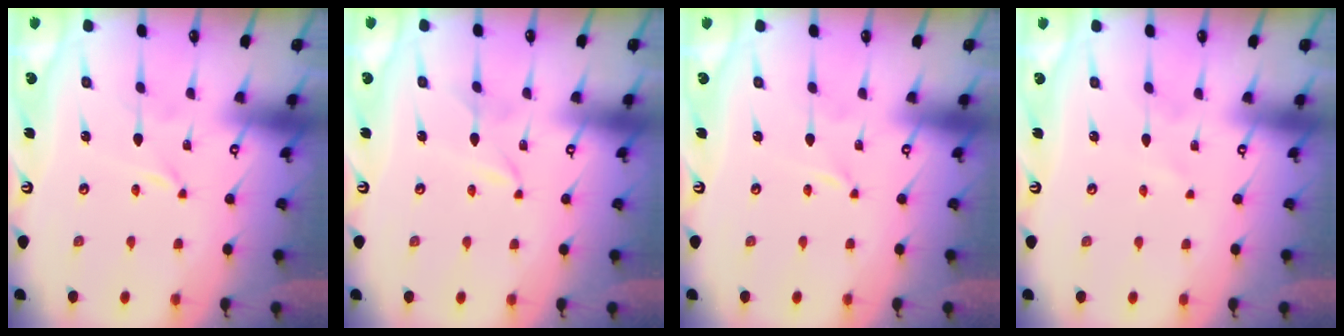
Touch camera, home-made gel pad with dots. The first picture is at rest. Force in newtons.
{"total": 1.7, "press": 1.7, "slide": 0.2}
{"total": 0.0}
{"total": 0.5, "press": 0.5, "slide": 0.1}